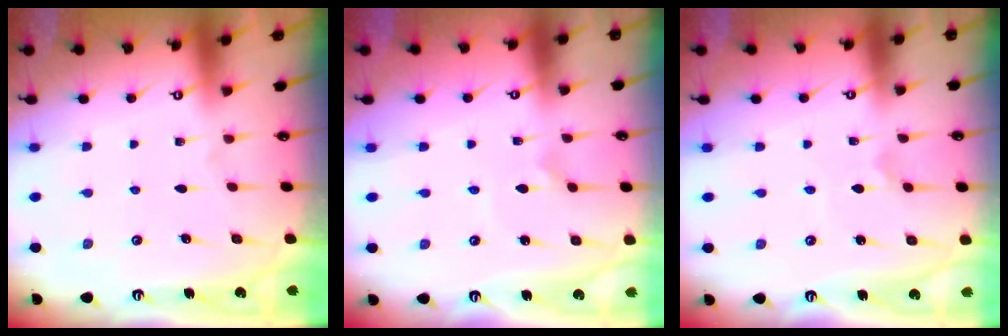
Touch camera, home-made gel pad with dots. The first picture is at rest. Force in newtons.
{"total": 2.2, "press": 2.2, "slide": 0.1}
{"total": 1.0, "press": 0.9, "slide": 0.4}